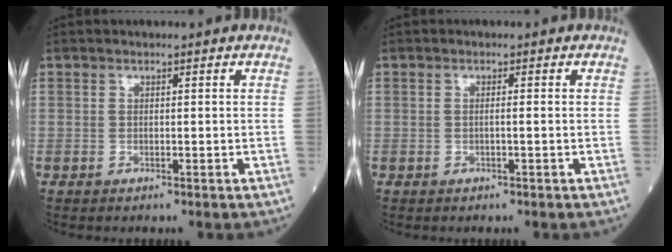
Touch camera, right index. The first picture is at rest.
{"total": 0.6, "force": [-0.2, -0.1, 0.6], "torque": [-0.011, 0.002, -0.003]}